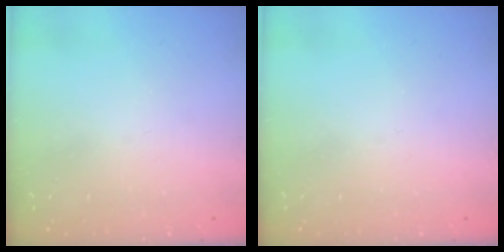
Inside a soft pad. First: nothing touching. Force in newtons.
{"total": 0.0}